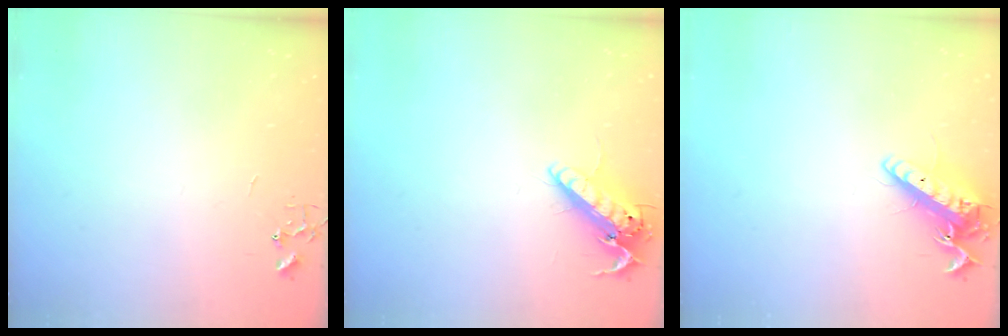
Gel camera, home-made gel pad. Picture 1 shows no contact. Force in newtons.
{"total": 13.8, "press": 13.6, "slide": 2.3}
{"total": 15.4, "press": 15.1, "slide": 2.8}